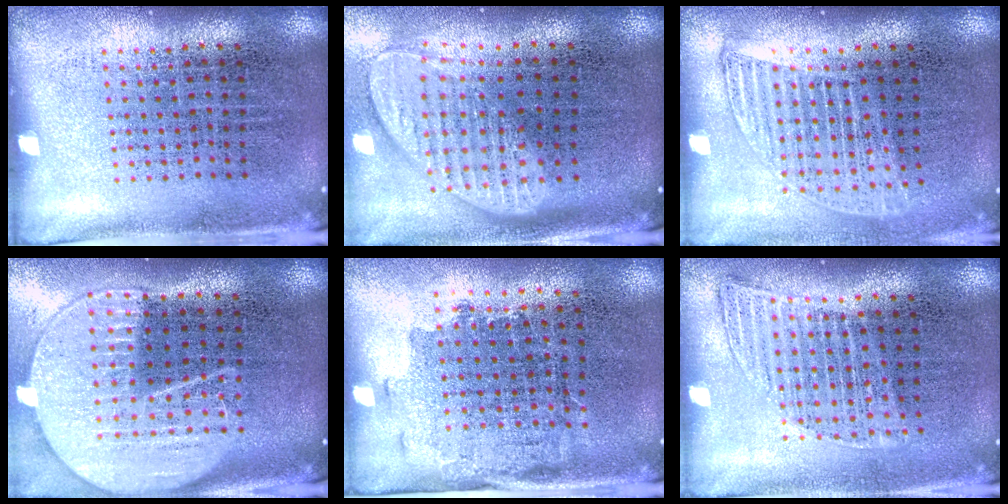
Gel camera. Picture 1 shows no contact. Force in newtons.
{"total": 2.0, "press": 1.5, "slide": 1.2}
{"total": 1.2, "press": 1.1, "slide": 0.6}
{"total": 2.0, "press": 1.8, "slide": 0.9}
{"total": 1.5, "press": 1.2, "slide": 0.9}
{"total": 1.2, "press": 1.0, "slide": 0.6}